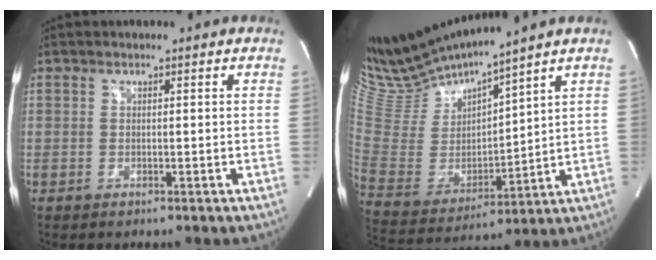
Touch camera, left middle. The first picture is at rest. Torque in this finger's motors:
{"motor_torque": [-0.25, -0.21, -0.23, 0.00]}